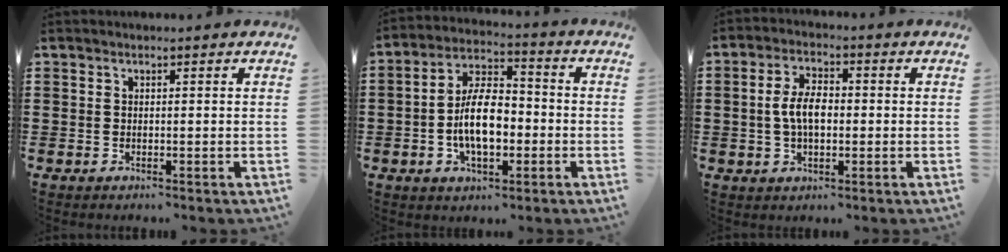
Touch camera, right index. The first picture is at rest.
{"total": 9.7, "force": [-1.8, 4.9, 8.2], "torque": [-0.153, 0.002, -0.040]}
{"total": 5.7, "force": [-0.4, 3.0, 4.8], "torque": [-0.105, 0.005, -0.012]}